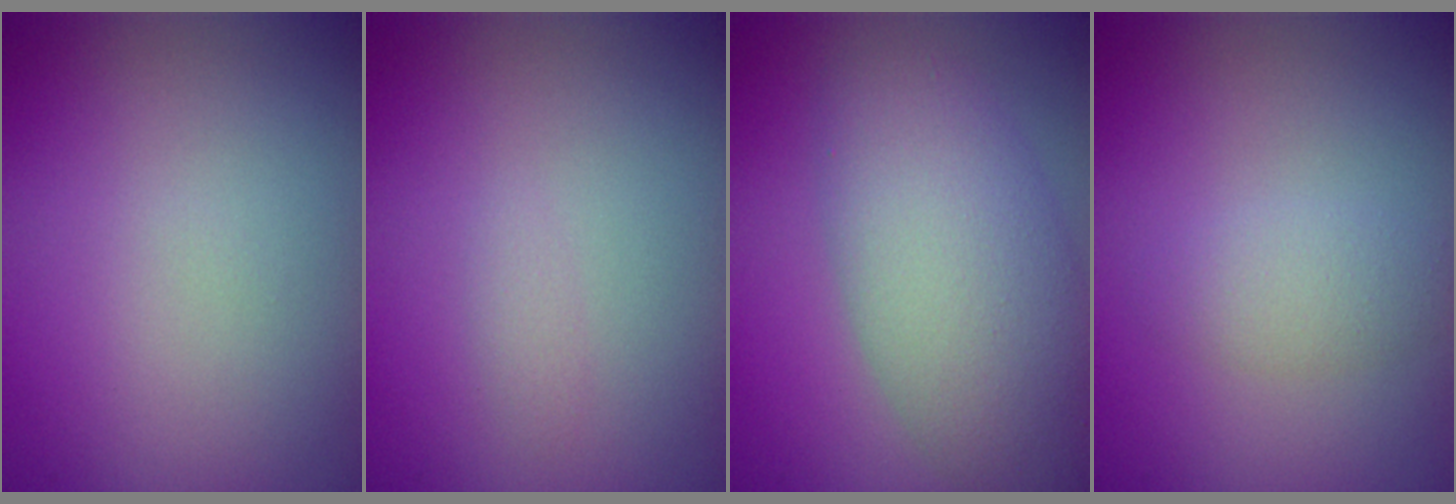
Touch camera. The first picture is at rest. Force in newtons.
{"total": 0.6, "press": 0.6, "slide": 0.1}
{"total": 7.7, "press": 7.7, "slide": 0.2}
{"total": 1.8, "press": 1.8, "slide": 0.1}